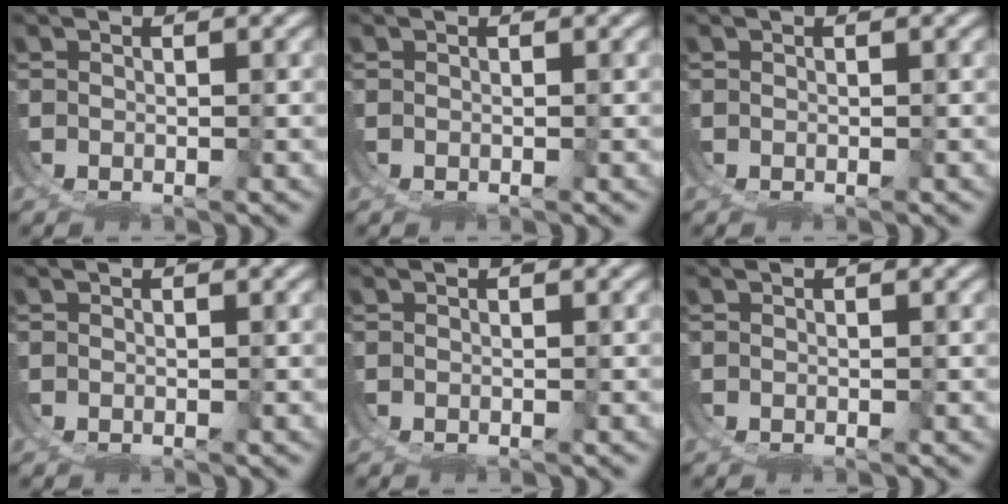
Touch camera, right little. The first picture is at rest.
{"total": 0.0}
{"total": 0.0}
{"total": 0.0}
{"total": 0.0}
{"total": 0.0}